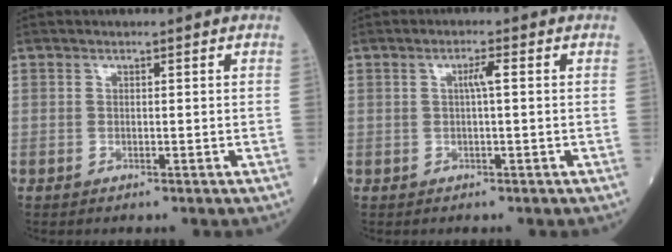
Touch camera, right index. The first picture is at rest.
{"total": 2.0, "force": [0.4, 0.2, 2.0], "torque": [-0.037, 0.003, 0.005]}